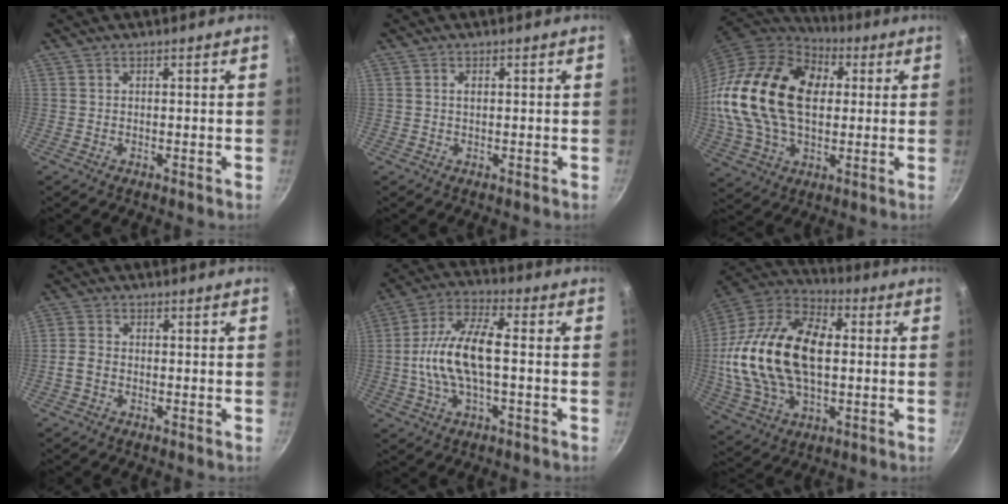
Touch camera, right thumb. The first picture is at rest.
{"total": 1.2, "force": [0.3, 0.6, 0.9], "torque": [-0.015, 0.003, 0.005]}
{"total": 26.7, "force": [3.2, 17.5, 19.9], "torque": [-0.358, 0.025, 0.053]}
{"total": 3.1, "force": [-0.9, 2.2, 1.9], "torque": [-0.042, 0.012, -0.024]}
{"total": 14.0, "force": [-0.8, 6.0, 12.6], "torque": [-0.242, 0.032, -0.027]}
{"total": 27.0, "force": [1.1, 16.4, 21.4], "torque": [-0.398, 0.024, 0.016]}